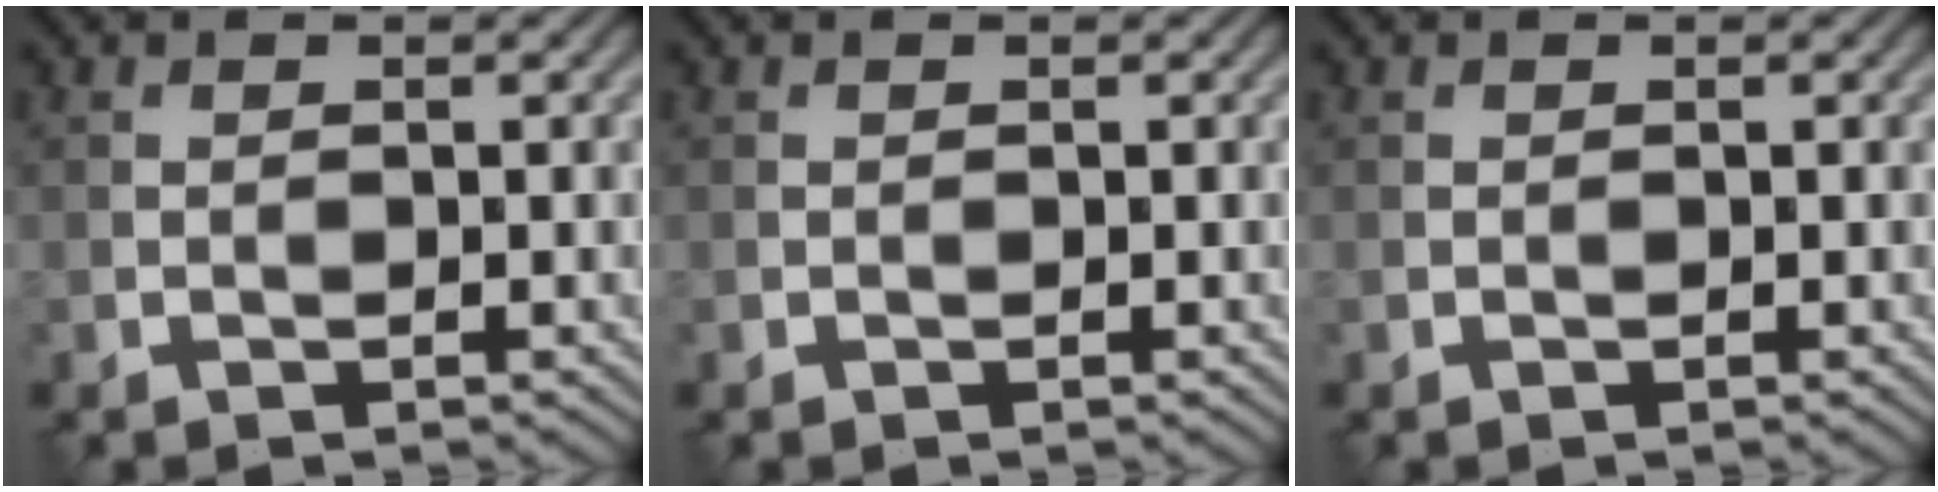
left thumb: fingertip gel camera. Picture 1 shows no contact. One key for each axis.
{"total": 0.0}
{"total": 0.0}